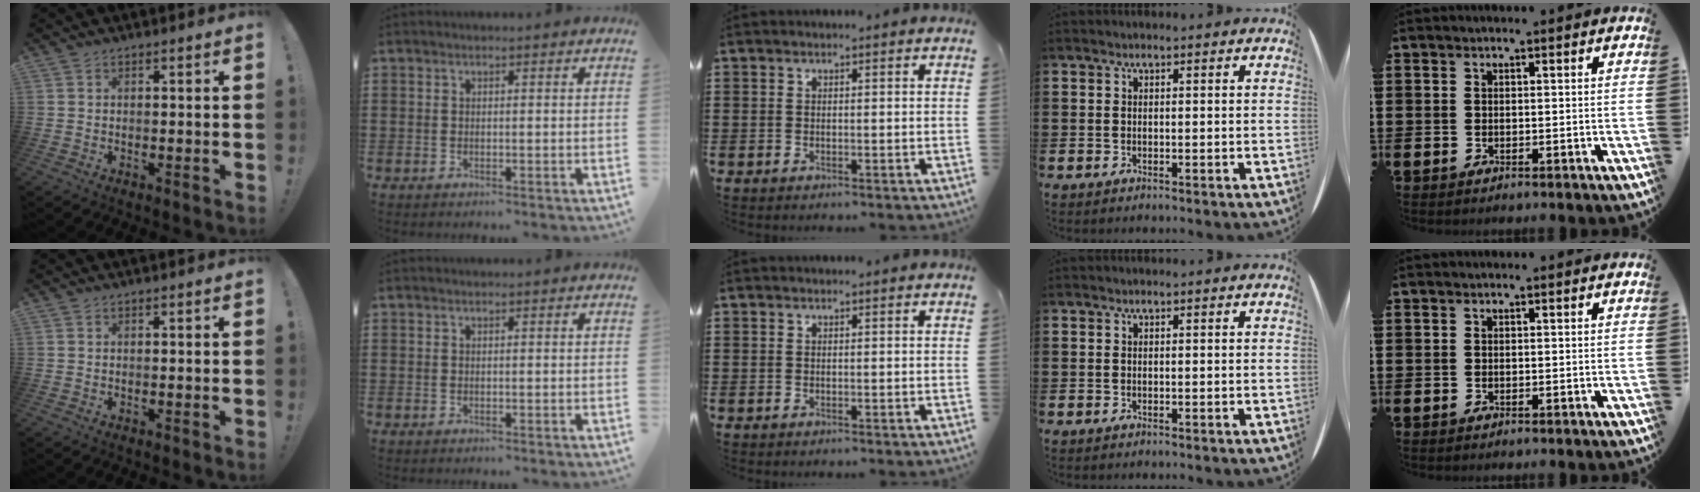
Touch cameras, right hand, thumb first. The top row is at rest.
{}